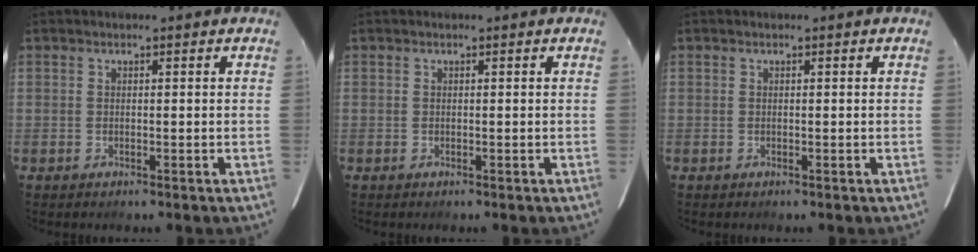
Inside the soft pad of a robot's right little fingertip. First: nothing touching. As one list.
[{"total": 0.0}, {"total": 0.0}]